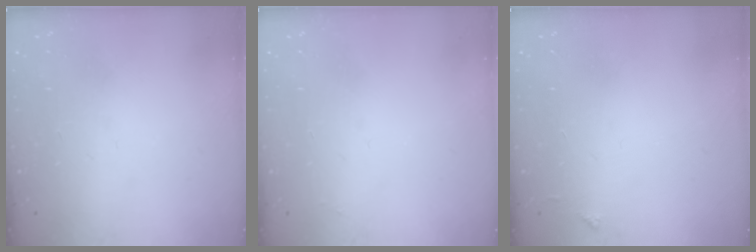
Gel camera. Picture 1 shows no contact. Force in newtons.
{"total": 1.9, "press": 1.9, "slide": 0.3}
{"total": 3.8, "press": 3.7, "slide": 0.6}